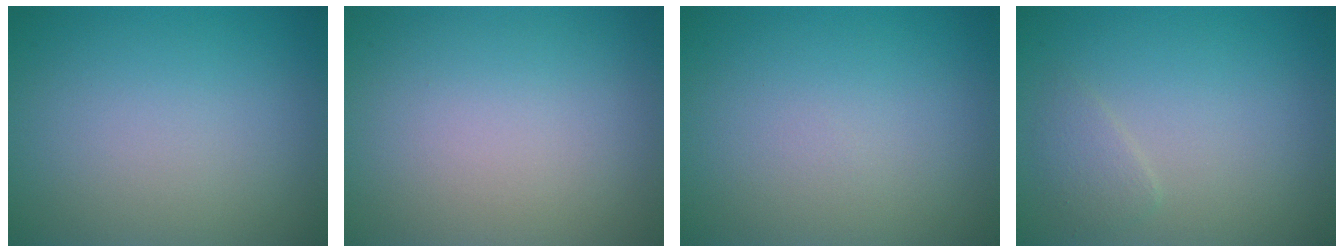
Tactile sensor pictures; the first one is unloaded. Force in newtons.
{"total": 0.0}
{"total": 0.0}
{"total": 1.3, "press": 1.3, "slide": 0.1}